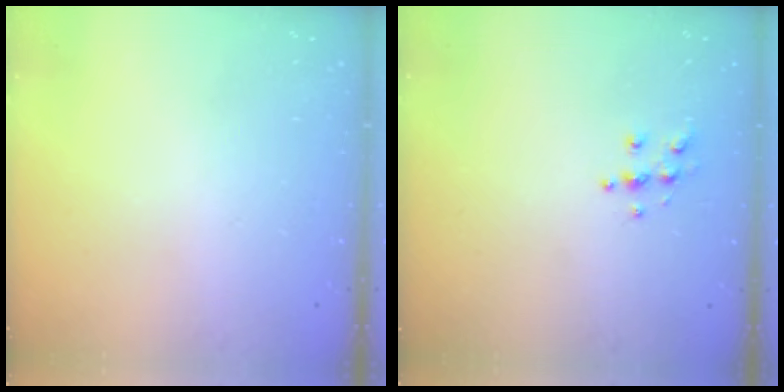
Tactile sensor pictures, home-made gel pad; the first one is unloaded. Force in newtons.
{"total": 5.9, "press": 5.9, "slide": 0.6}